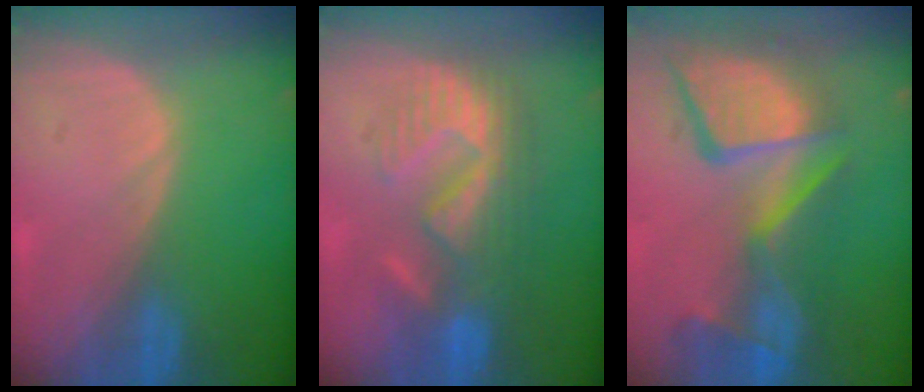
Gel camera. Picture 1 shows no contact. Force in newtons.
{"total": 8.8, "press": 8.7, "slide": 1.4}
{"total": 13.5, "press": 11.1, "slide": 7.7}